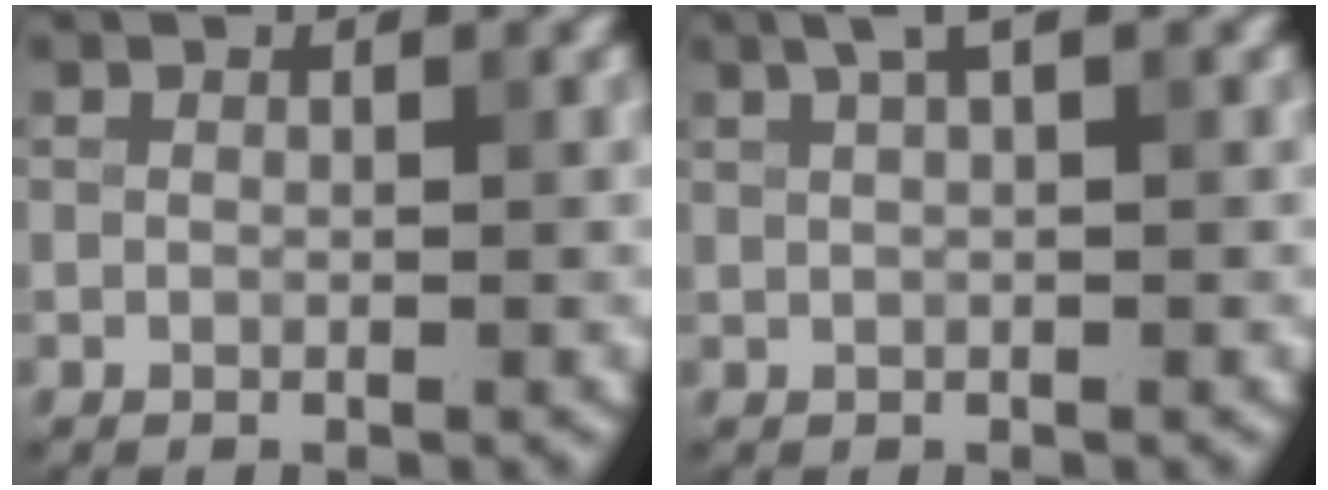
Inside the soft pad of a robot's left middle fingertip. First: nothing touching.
{"total": 1.8, "force": [1.1, 0.4, 1.4], "torque": [-0.022, 0.006, 0.017]}